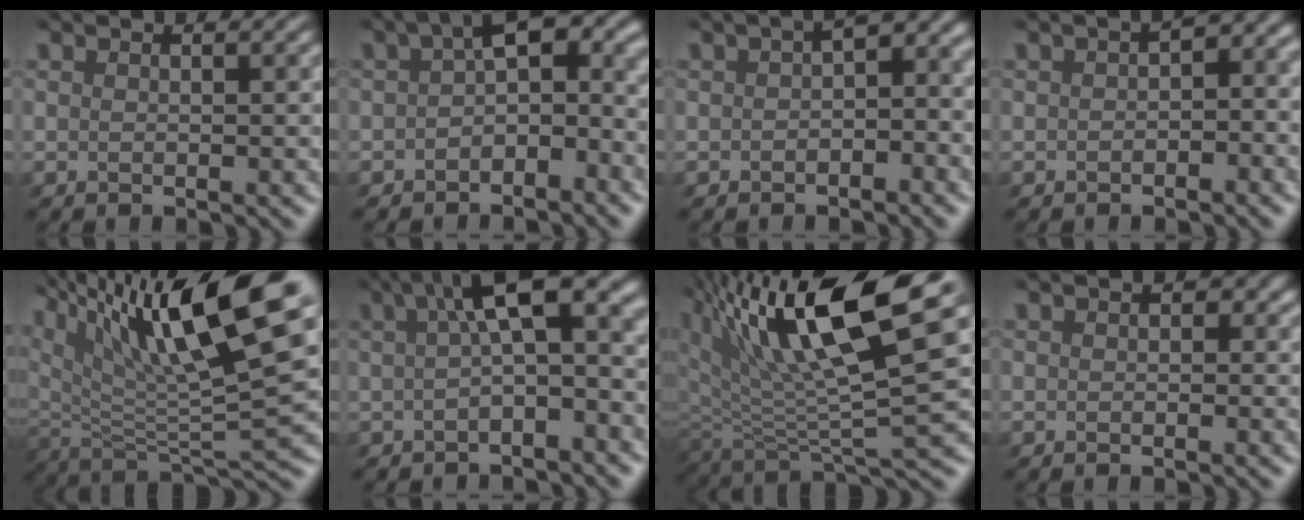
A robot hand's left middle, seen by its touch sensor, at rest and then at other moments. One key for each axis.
{"total": 6.1, "fx": -0.9, "fy": 3.3, "fz": 5.0, "tx": -0.057, "ty": 0.020, "tz": -0.028}
{"total": 4.4, "fx": -0.3, "fy": 2.4, "fz": 3.6, "tx": -0.035, "ty": 0.011, "tz": -0.010}
{"total": 3.5, "fx": -0.2, "fy": 2.0, "fz": 2.9, "tx": -0.020, "ty": 0.008, "tz": -0.005}
{"total": 13.8, "fx": 7.8, "fy": 3.5, "fz": 10.8, "tx": -0.185, "ty": 0.007, "tz": 0.151}
{"total": 8.1, "fx": 1.7, "fy": 2.8, "fz": 7.4, "tx": -0.095, "ty": 0.025, "tz": 0.019}
{"total": 11.3, "fx": 5.4, "fy": 3.5, "fz": 9.2, "tx": -0.161, "ty": -0.006, "tz": 0.106}
{"total": 1.1, "fx": 0.1, "fy": 0.9, "fz": 0.6, "tx": 0.002, "ty": 0.000, "tz": 0.001}